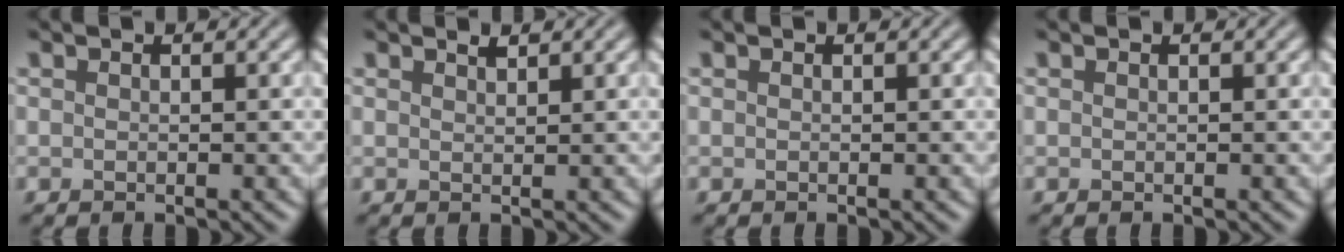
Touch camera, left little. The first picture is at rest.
{"total": 0.8, "force": [0.7, 0.1, 0.3], "torque": [-0.004, -0.002, 0.014]}
{"total": 0.0}
{"total": 0.0}